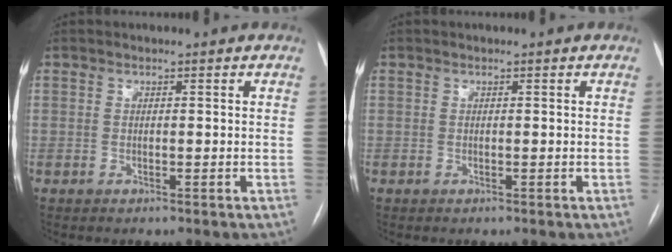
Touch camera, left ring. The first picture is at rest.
{"total": 0.0}